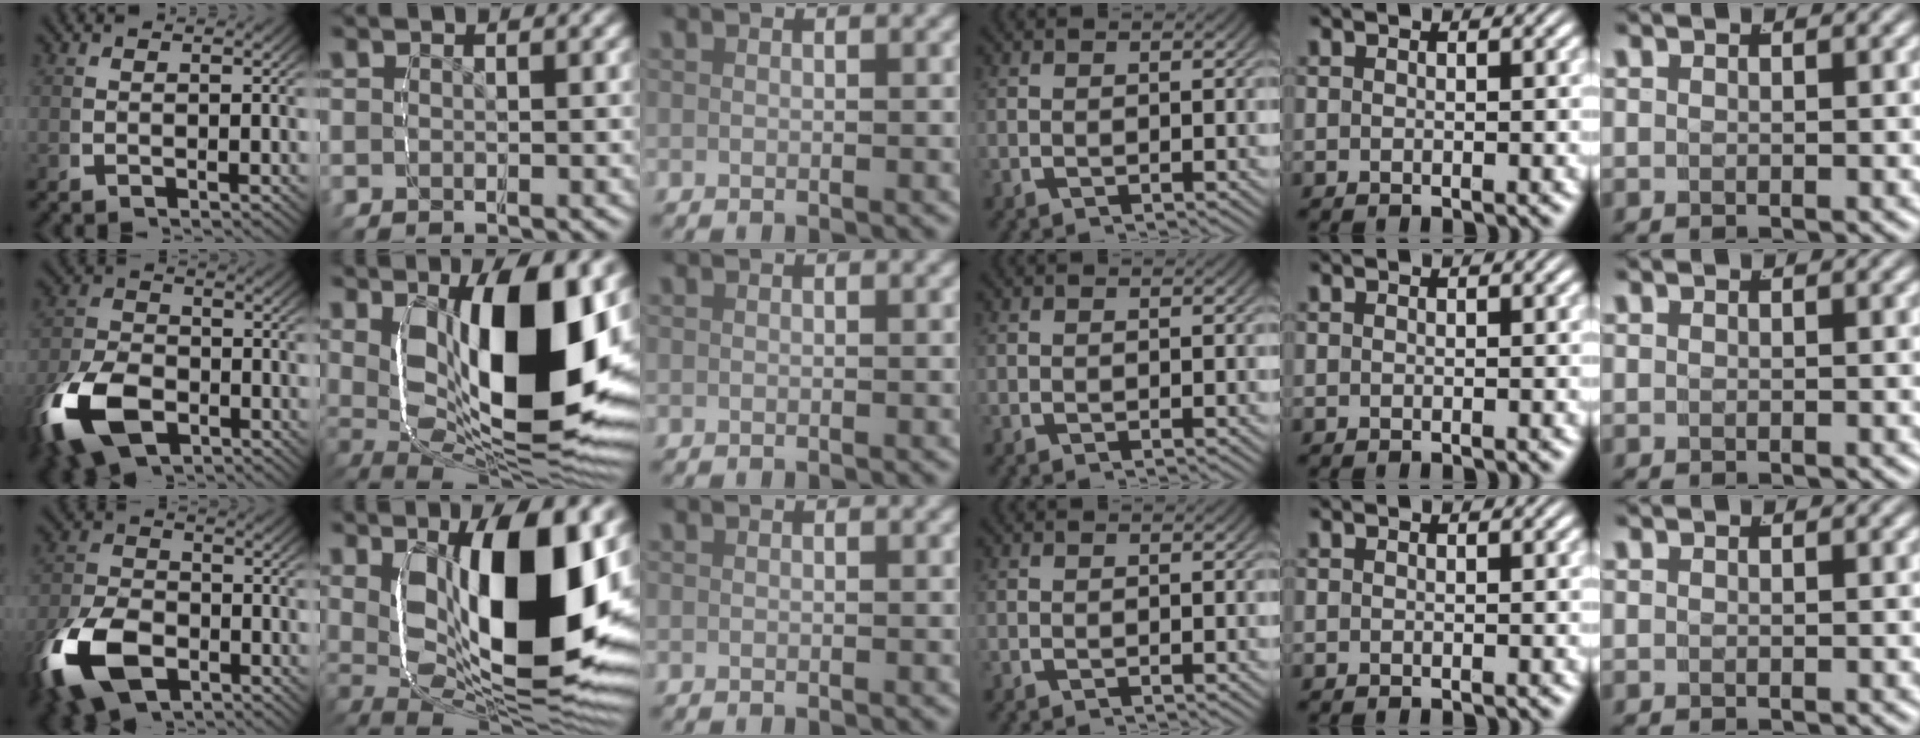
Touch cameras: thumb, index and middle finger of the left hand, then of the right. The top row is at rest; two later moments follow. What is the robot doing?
{"motion": "lift_and_place", "object": "markers"}